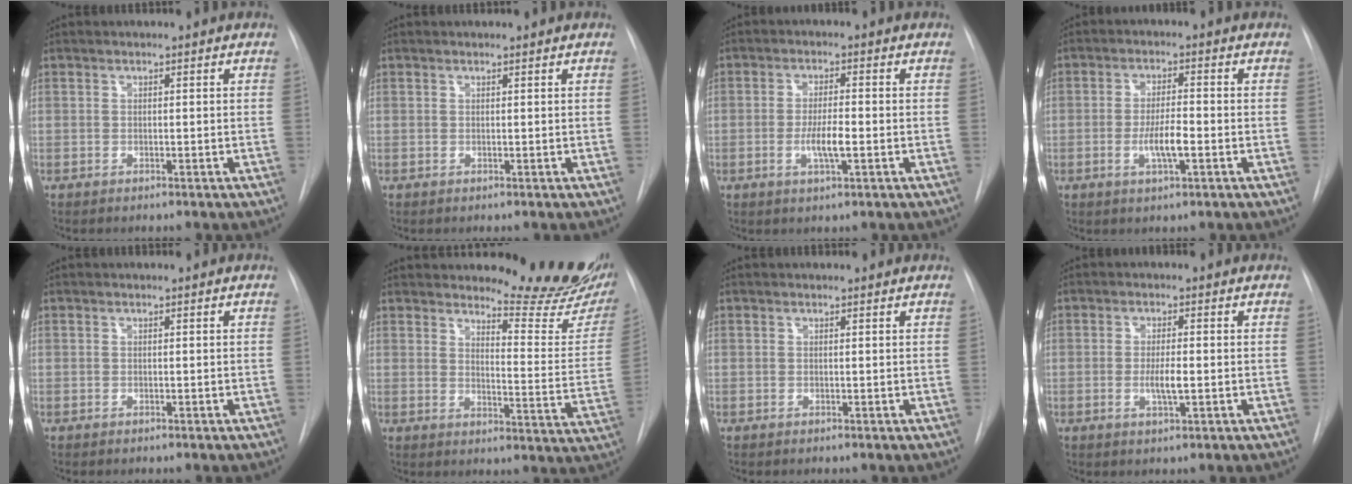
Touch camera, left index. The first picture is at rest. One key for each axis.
{"total": 0.7, "fx": 0.7, "fy": 0.0, "fz": 0.1, "tx": -0.007, "ty": 0.004, "tz": 0.012}
{"total": 4.4, "fx": -1.1, "fy": 0.7, "fz": 4.2, "tx": -0.081, "ty": -0.005, "tz": -0.018}
{"total": 4.9, "fx": -1.4, "fy": 0.9, "fz": 4.6, "tx": -0.088, "ty": -0.003, "tz": -0.023}
{"total": 0.0}
{"total": 15.0, "fx": 13.7, "fy": 1.6, "fz": 5.9, "tx": -0.068, "ty": -0.091, "tz": 0.158}
{"total": 1.0, "fx": 1.0, "fy": 0.2, "fz": 0.1, "tx": -0.011, "ty": 0.006, "tz": 0.010}
{"total": 3.2, "fx": -0.5, "fy": 0.5, "fz": 3.2, "tx": -0.061, "ty": -0.004, "tz": -0.007}